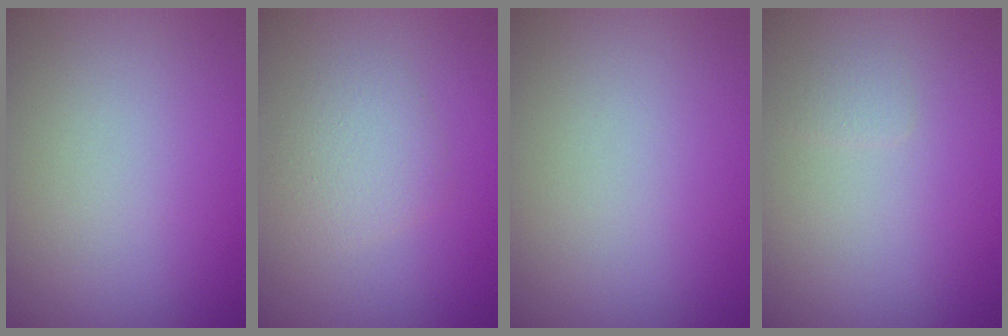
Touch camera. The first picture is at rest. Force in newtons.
{"total": 2.3, "press": 2.3, "slide": 0.1}
{"total": 0.0}
{"total": 0.7, "press": 0.7, "slide": 0.0}